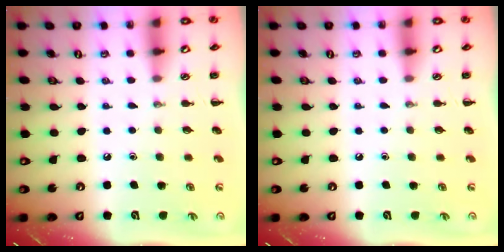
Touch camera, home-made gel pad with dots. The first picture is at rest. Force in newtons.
{"total": 0.0}